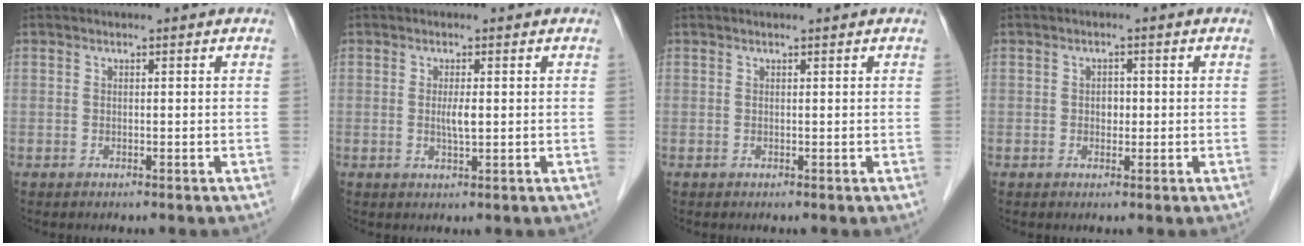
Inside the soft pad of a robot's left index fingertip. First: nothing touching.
{"total": 2.1, "force": [0.2, 0.2, 2.1], "torque": [-0.041, -0.003, 0.003]}
{"total": 0.7, "force": [0.6, -0.1, 0.3], "torque": [-0.007, 0.002, 0.013]}
{"total": 1.5, "force": [0.0, 1.1, 1.0], "torque": [-0.014, 0.002, 0.000]}